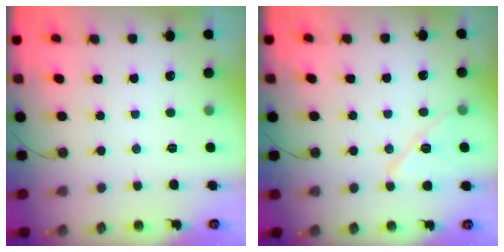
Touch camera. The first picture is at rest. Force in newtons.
{"total": 10.6, "press": 10.5, "slide": 1.1}